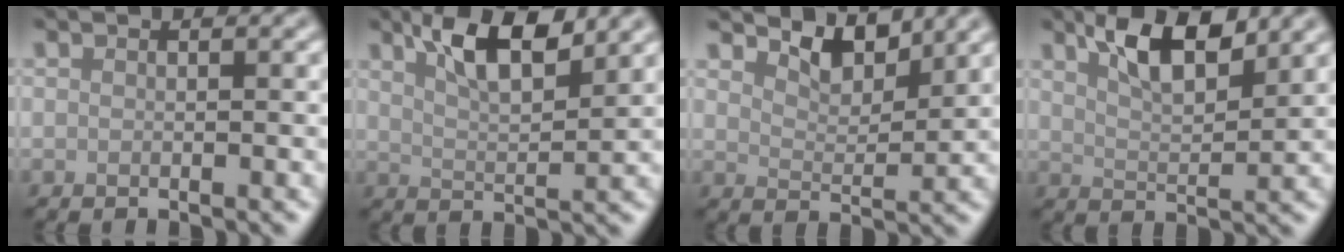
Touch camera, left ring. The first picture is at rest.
{"total": 5.6, "force": [3.4, 1.7, 4.2], "torque": [-0.072, 0.003, 0.056]}
{"total": 3.5, "force": [3.1, 0.9, 1.2], "torque": [-0.028, -0.010, 0.051]}
{"total": 5.4, "force": [3.3, 1.9, 3.9], "torque": [-0.069, 0.002, 0.055]}